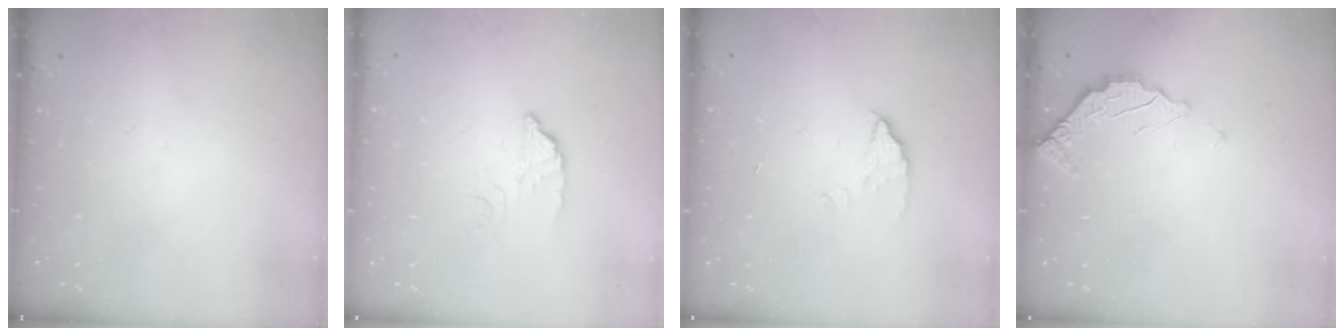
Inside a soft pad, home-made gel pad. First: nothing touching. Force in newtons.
{"total": 2.5, "press": 2.5, "slide": 0.1}
{"total": 2.7, "press": 2.6, "slide": 0.4}
{"total": 2.4, "press": 2.4, "slide": 0.2}